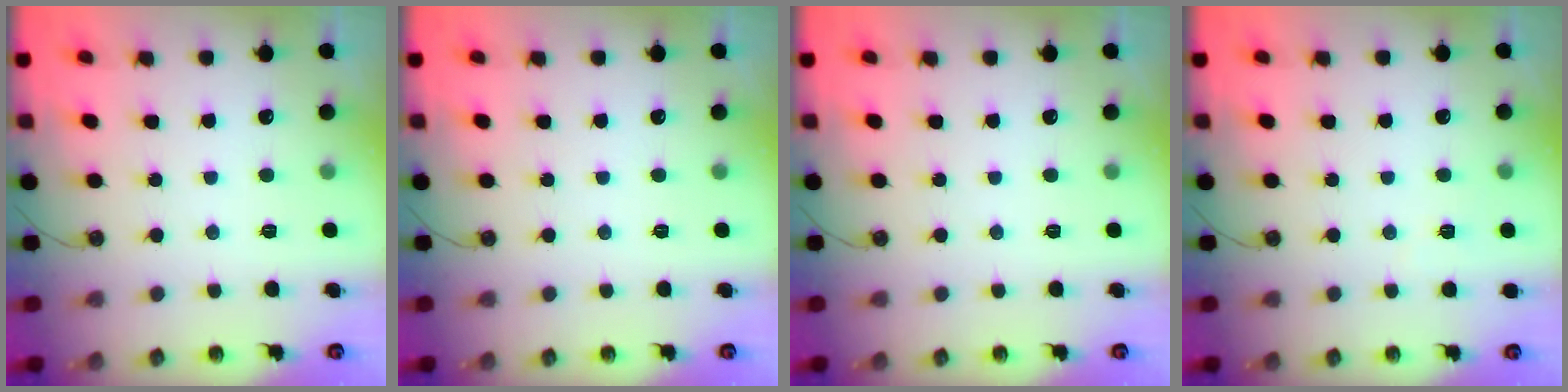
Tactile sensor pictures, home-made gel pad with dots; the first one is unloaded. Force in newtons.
{"total": 0.0}
{"total": 0.0}
{"total": 2.1, "press": 2.1, "slide": 0.5}